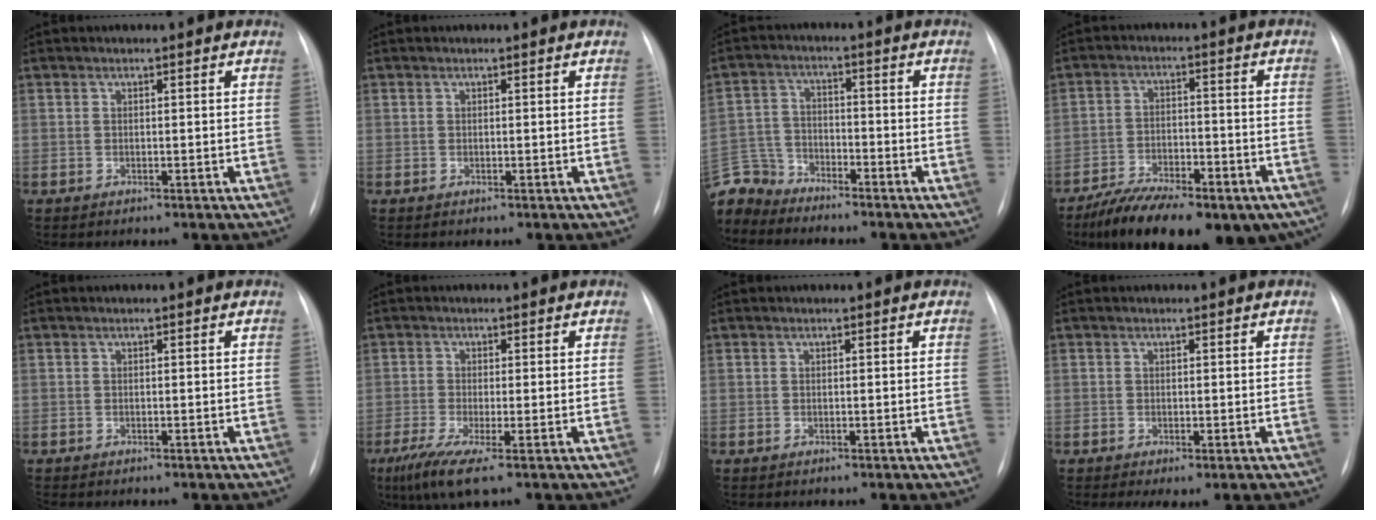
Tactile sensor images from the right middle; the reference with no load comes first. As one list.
[{"total": 0.0}, {"total": 8.5, "force": [-8.0, 2.9, 0.0], "torque": [-0.010, 0.011, -0.162]}, {"total": 20.2, "force": [-14.5, 7.9, 11.8], "torque": [-0.158, 0.007, -0.212]}, {"total": 0.6, "force": [-0.5, 0.2, 0.2], "torque": [-0.003, 0.000, -0.008]}, {"total": 5.5, "force": [-3.0, 0.4, 4.6], "torque": [-0.091, -0.020, -0.055]}, {"total": 0.0}, {"total": 1.7, "force": [-0.7, 0.6, 1.5], "torque": [-0.023, -0.005, -0.007]}]